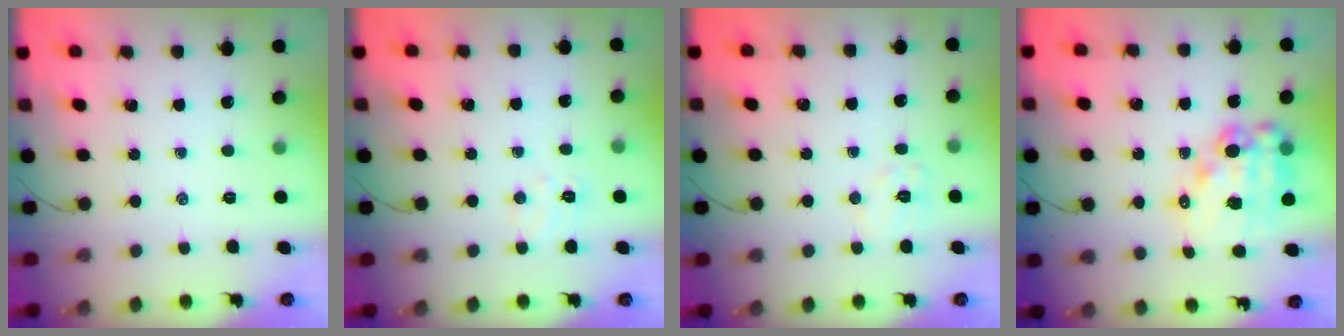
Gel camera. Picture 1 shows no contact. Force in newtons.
{"total": 5.8, "press": 5.7, "slide": 1.3}
{"total": 6.6, "press": 6.5, "slide": 1.2}
{"total": 14.8, "press": 14.4, "slide": 3.4}